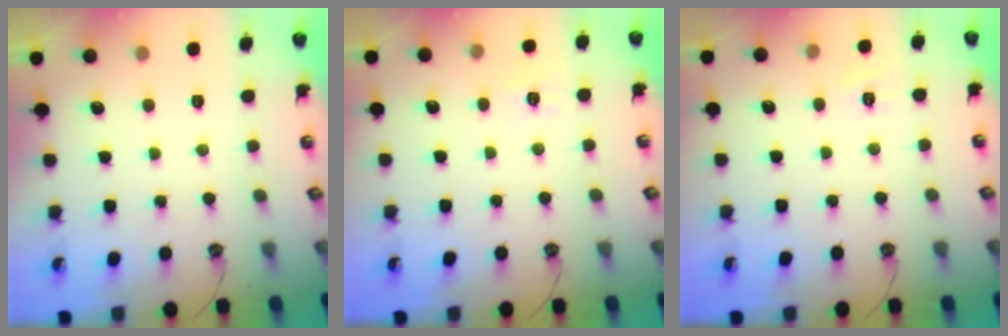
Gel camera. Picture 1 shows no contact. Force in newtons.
{"total": 5.5, "press": 5.5, "slide": 0.7}
{"total": 4.6, "press": 4.5, "slide": 0.5}